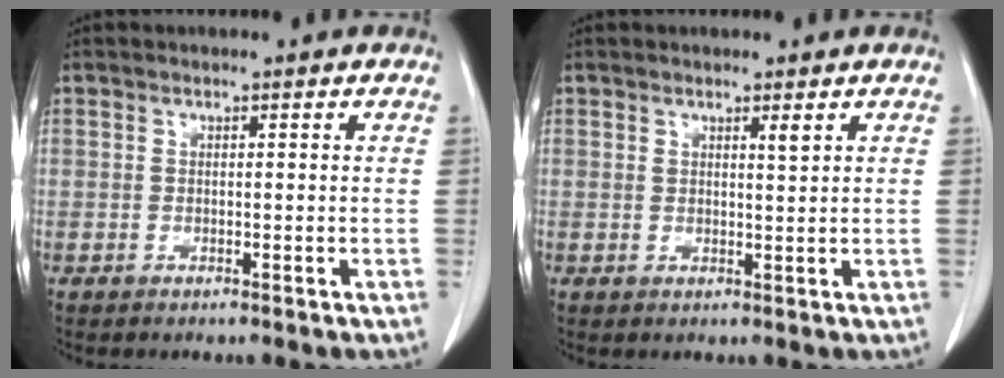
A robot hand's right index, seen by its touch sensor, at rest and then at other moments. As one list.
[{"total": 1.4, "force": [0.9, 0.0, 1.0], "torque": [-0.018, -0.006, 0.015]}]